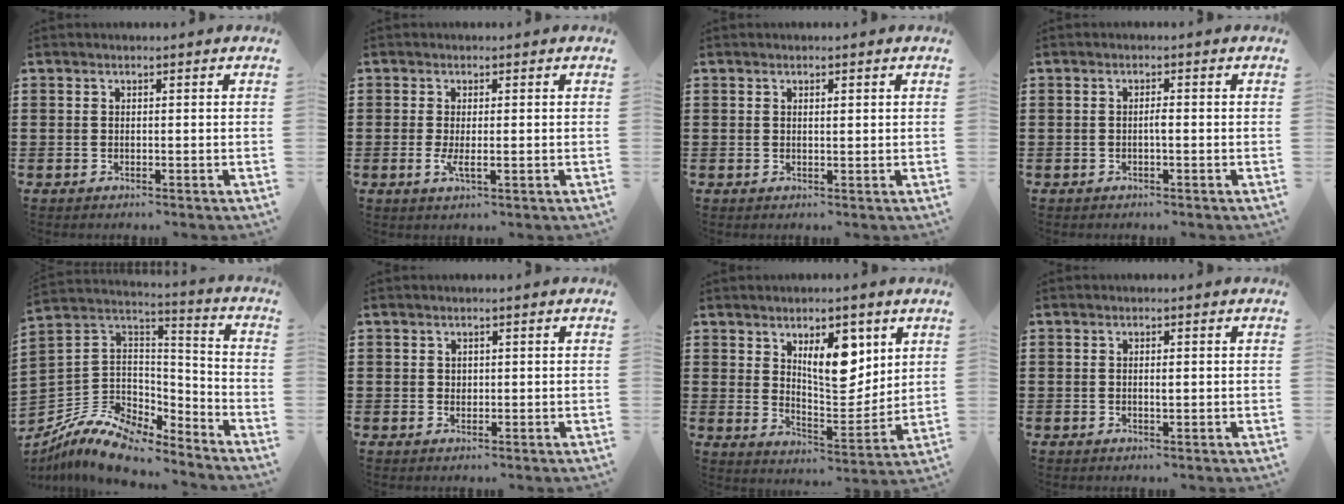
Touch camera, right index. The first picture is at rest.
{"total": 2.3, "force": [-0.3, 0.5, 2.2], "torque": [-0.047, -0.006, -0.008]}
{"total": 0.8, "force": [0.3, 0.2, 0.6], "torque": [-0.013, 0.002, 0.005]}
{"total": 1.2, "force": [-0.3, 0.2, 1.1], "torque": [-0.023, -0.001, -0.006]}
{"total": 10.4, "force": [-8.4, 4.5, 4.2], "torque": [-0.110, 0.011, -0.167]}
{"total": 0.9, "force": [0.4, 0.8, 0.2], "torque": [-0.006, 0.003, 0.008]}
{"total": 9.9, "force": [4.9, 4.8, 7.1], "torque": [-0.105, -0.016, 0.080]}
{"total": 1.1, "force": [0.0, 0.3, 1.0], "torque": [-0.021, 0.000, -0.001]}